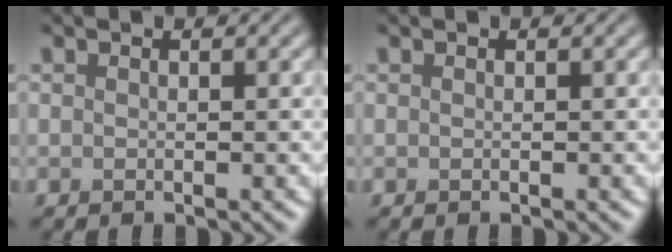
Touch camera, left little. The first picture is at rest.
{"total": 0.0}